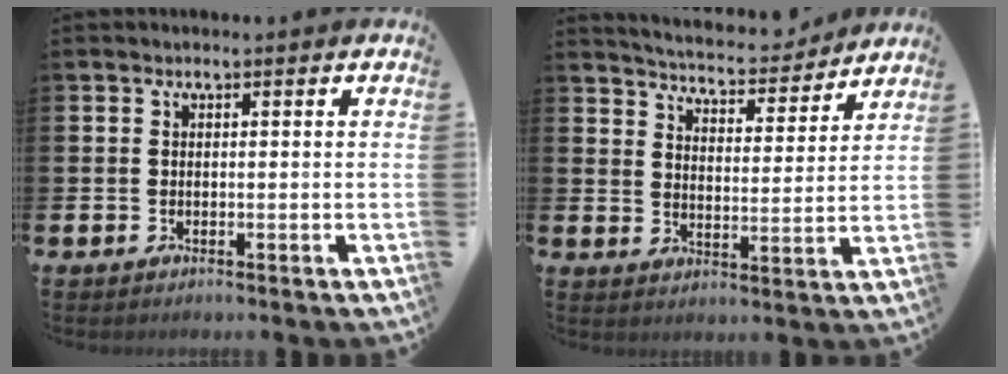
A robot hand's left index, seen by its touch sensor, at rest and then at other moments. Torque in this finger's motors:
{"motor_torque": [0.90, -1.24, 0.31, 0.10]}